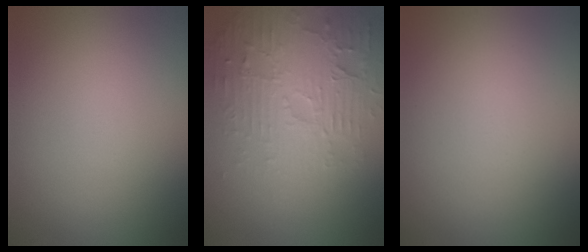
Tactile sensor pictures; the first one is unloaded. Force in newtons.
{"total": 4.1, "press": 3.7, "slide": 1.9}
{"total": 0.0}